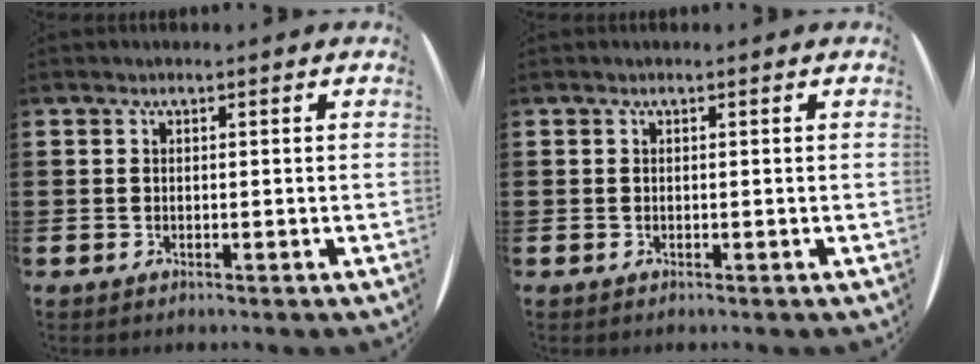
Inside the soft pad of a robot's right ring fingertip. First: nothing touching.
{"total": 0.0}